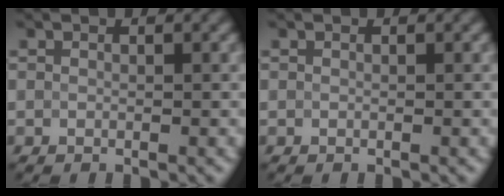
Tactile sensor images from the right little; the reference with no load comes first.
{"total": 0.0}